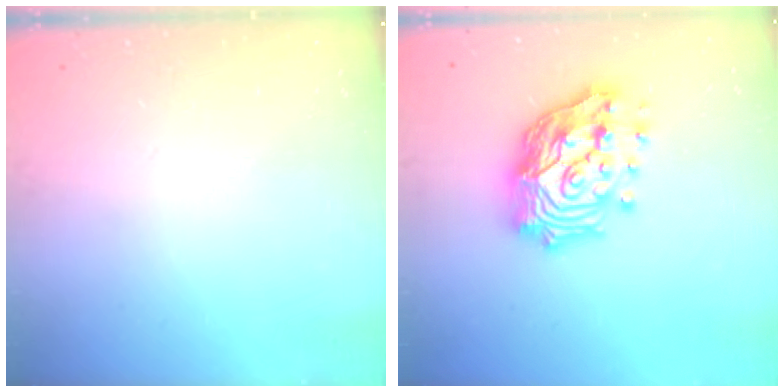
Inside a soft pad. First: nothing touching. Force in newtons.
{"total": 22.7, "press": 22.6, "slide": 1.9}